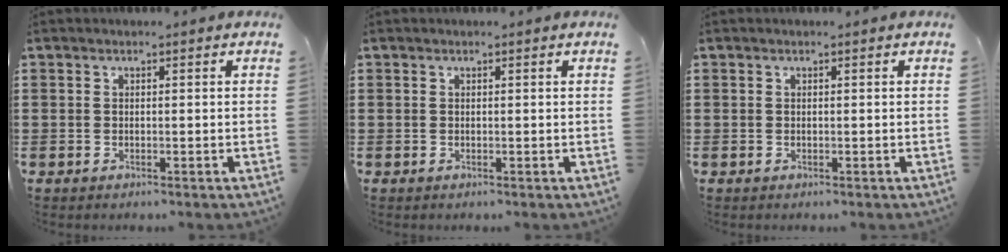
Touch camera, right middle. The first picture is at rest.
{"total": 0.0}
{"total": 0.0}